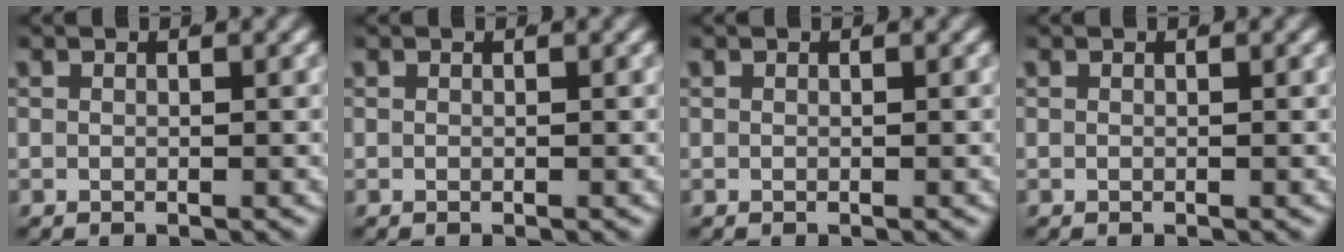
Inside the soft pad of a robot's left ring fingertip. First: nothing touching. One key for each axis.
{"total": 0.0}
{"total": 0.0}
{"total": 0.0}